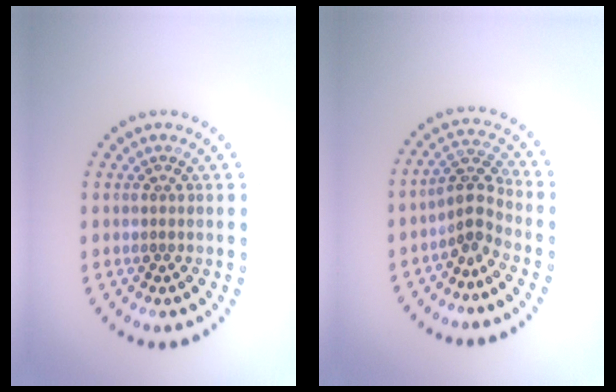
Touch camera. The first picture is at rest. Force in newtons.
{"total": 2.5, "press": 1.9, "slide": 1.7}